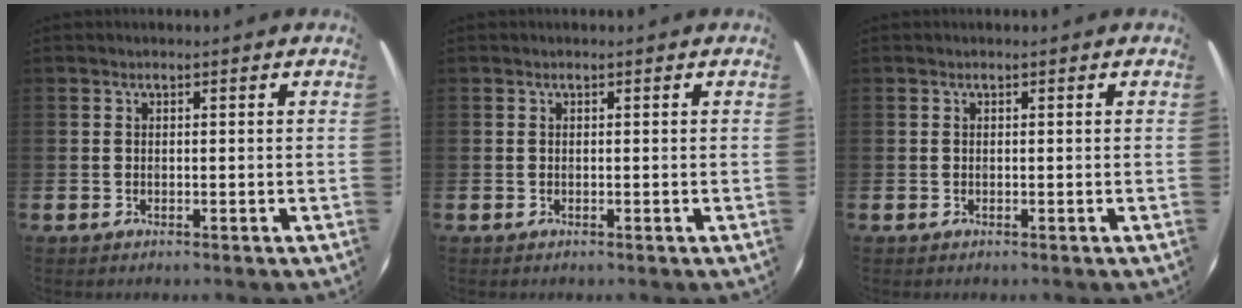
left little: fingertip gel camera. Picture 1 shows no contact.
{"total": 0.0}
{"total": 0.0}